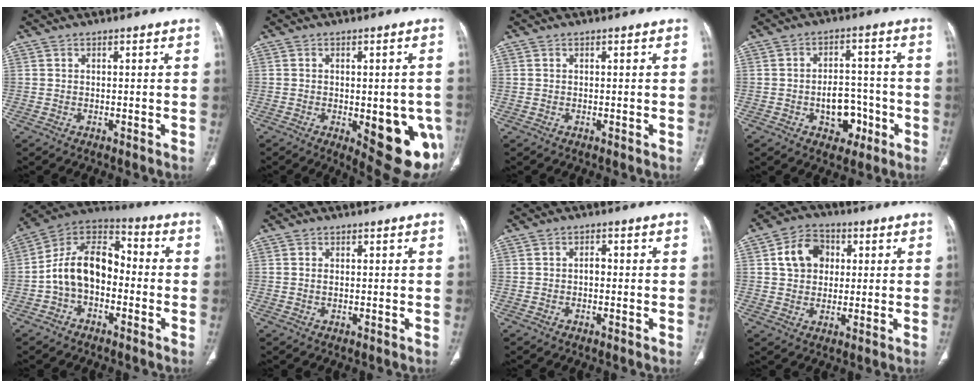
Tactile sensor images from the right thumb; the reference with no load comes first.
{"total": 14.5, "force": [-4.3, 5.7, 12.7], "torque": [-0.120, -0.006, -0.033]}
{"total": 0.0}
{"total": 8.1, "force": [-2.8, 5.7, 5.0], "torque": [-0.040, 0.034, -0.036]}
{"total": 13.4, "force": [-2.6, 8.9, 9.7], "torque": [-0.151, 0.053, -0.058]}
{"total": 0.7, "force": [0.1, 0.3, 0.6], "torque": [-0.016, 0.002, 0.003]}
{"total": 1.5, "force": [-0.3, 1.0, 1.1], "torque": [-0.011, 0.004, -0.008]}
{"total": 9.1, "force": [2.0, 7.2, 5.1], "torque": [-0.064, 0.008, 0.028]}